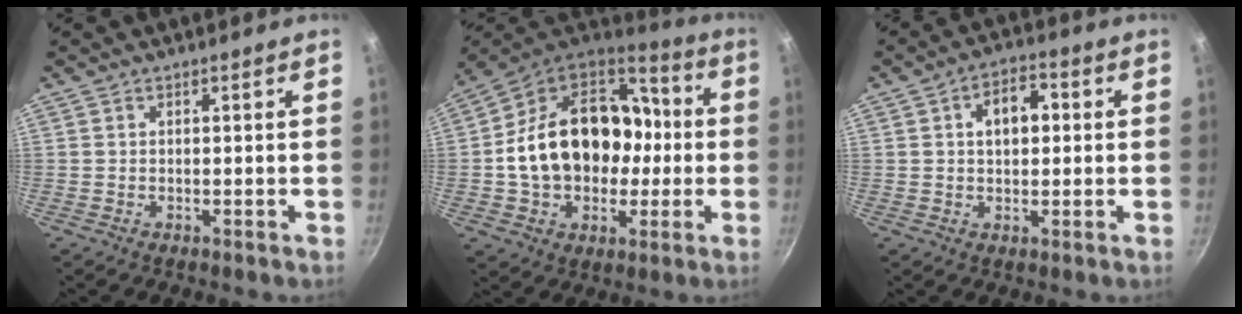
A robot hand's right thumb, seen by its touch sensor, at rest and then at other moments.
{"total": 25.1, "force": [-0.6, 18.8, 16.7], "torque": [-0.256, 0.054, -0.006]}
{"total": 7.3, "force": [1.3, 4.6, 5.5], "torque": [-0.056, 0.018, 0.015]}